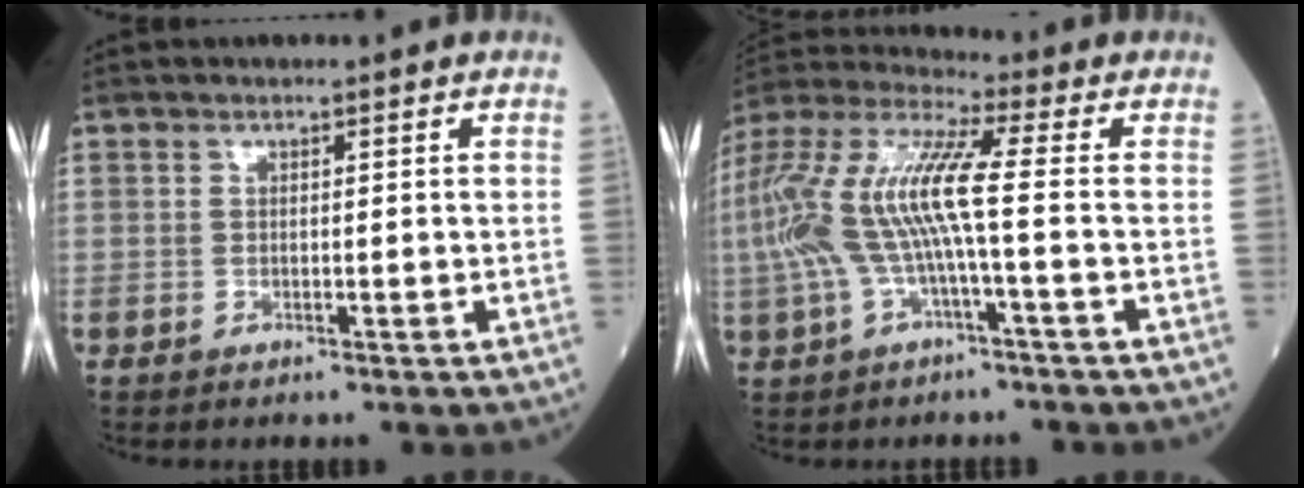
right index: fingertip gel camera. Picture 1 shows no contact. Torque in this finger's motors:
{"motor_torque": [2.14, 0.00, 0.86, 0.21]}